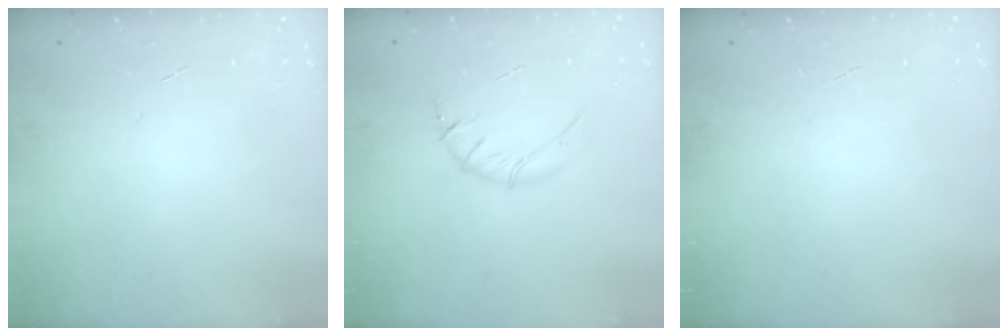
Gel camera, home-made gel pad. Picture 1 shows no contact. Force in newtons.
{"total": 4.1, "press": 3.9, "slide": 1.3}
{"total": 0.0}